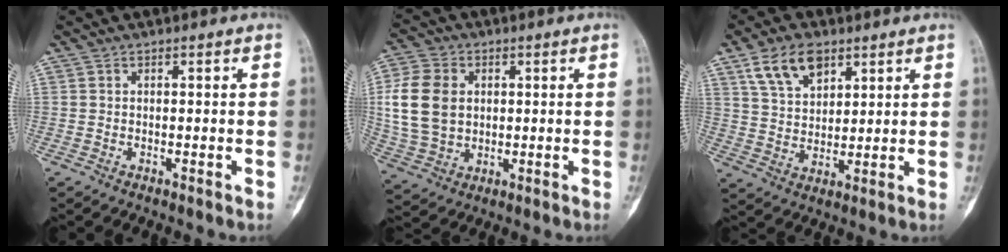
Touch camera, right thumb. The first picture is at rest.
{"total": 12.8, "force": [1.8, 9.7, 8.1], "torque": [-0.158, 0.003, 0.040]}
{"total": 9.6, "force": [5.6, 5.5, 5.6], "torque": [-0.085, -0.018, 0.108]}